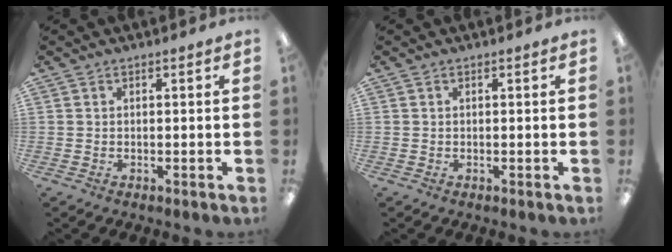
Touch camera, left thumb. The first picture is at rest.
{"total": 0.0}